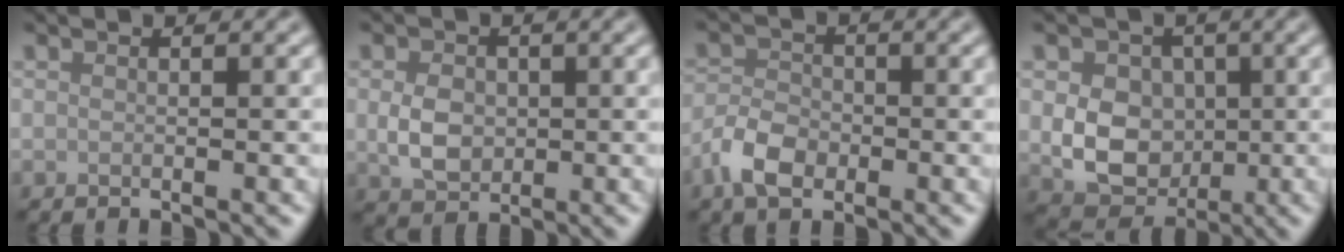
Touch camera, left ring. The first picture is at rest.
{"total": 3.5, "force": [0.0, 2.6, 2.2], "torque": [-0.047, -0.003, -0.003]}
{"total": 3.8, "force": [-1.9, 2.4, 2.3], "torque": [-0.042, 0.003, -0.044]}
{"total": 6.7, "force": [-0.2, 5.2, 4.2], "torque": [-0.063, -0.004, -0.010]}